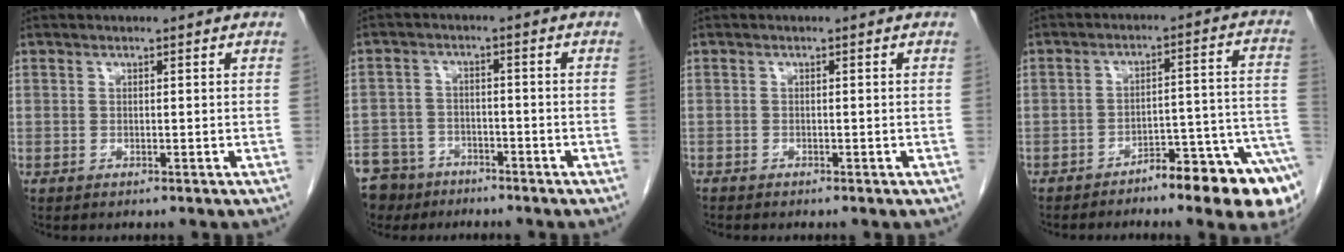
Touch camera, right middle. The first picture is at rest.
{"total": 10.8, "force": [-8.1, 6.8, 2.2], "torque": [-0.069, 0.002, -0.131]}
{"total": 0.7, "force": [-0.7, 0.2, 0.2], "torque": [-0.009, -0.001, -0.016]}
{"total": 11.4, "force": [-7.6, 1.4, 8.4], "torque": [-0.076, 0.036, -0.106]}